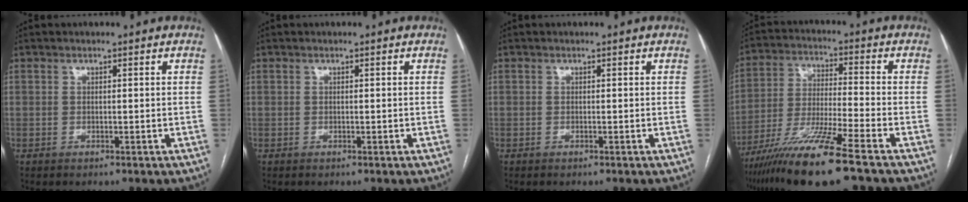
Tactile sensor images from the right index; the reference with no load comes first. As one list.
[{"total": 0.0}, {"total": 0.0}, {"total": 14.6, "force": [-9.8, -0.3, 10.7], "torque": [-0.219, -0.044, -0.181]}]